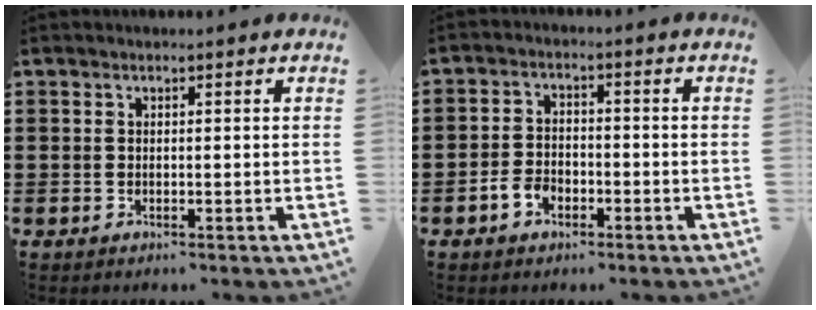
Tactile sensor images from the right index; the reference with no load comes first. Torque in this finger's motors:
{"motor_torque": [1.95, 0.19, 0.11, 0.03]}